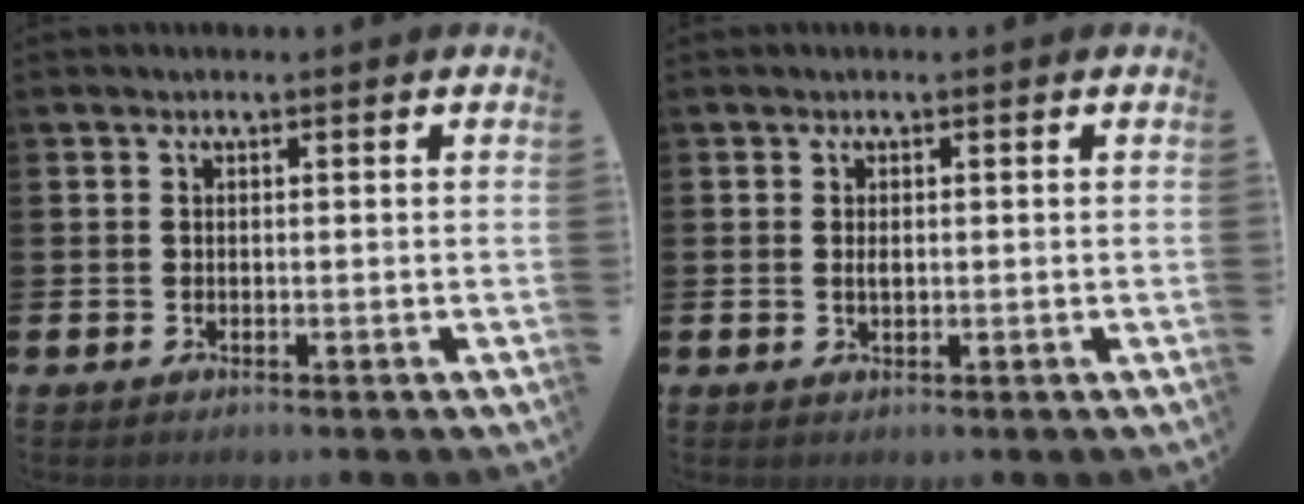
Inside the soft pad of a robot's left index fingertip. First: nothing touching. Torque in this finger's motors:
{"motor_torque": [0.32, -0.01, 0.03, 0.05]}